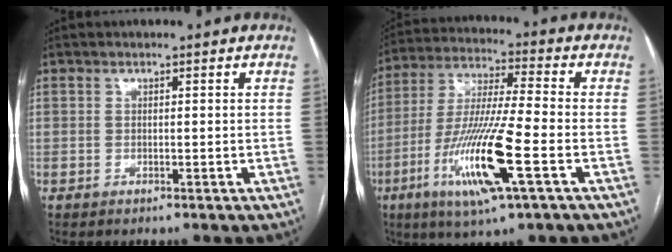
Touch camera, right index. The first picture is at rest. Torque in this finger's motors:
{"motor_torque": [2.14, 0.00, 0.75, 0.21]}